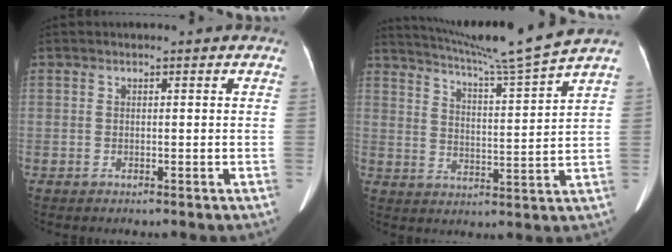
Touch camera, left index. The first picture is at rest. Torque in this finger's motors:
{"motor_torque": [0.03, -1.28, 0.01, 0.05]}